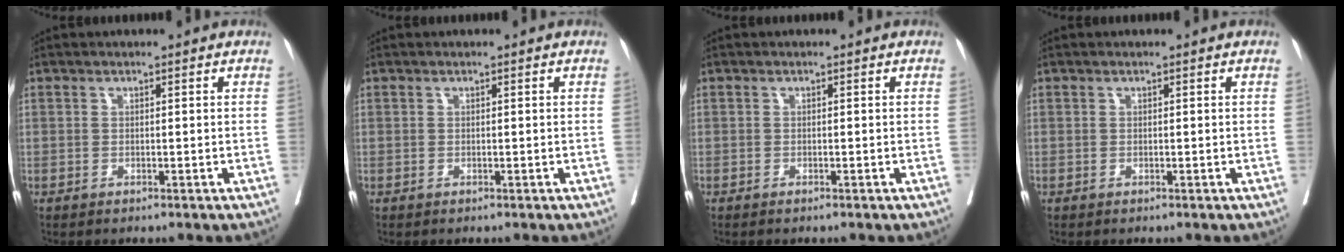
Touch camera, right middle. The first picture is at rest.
{"total": 0.0}
{"total": 0.6, "force": [-0.5, 0.0, 0.4], "torque": [-0.008, -0.002, -0.008]}
{"total": 0.0}